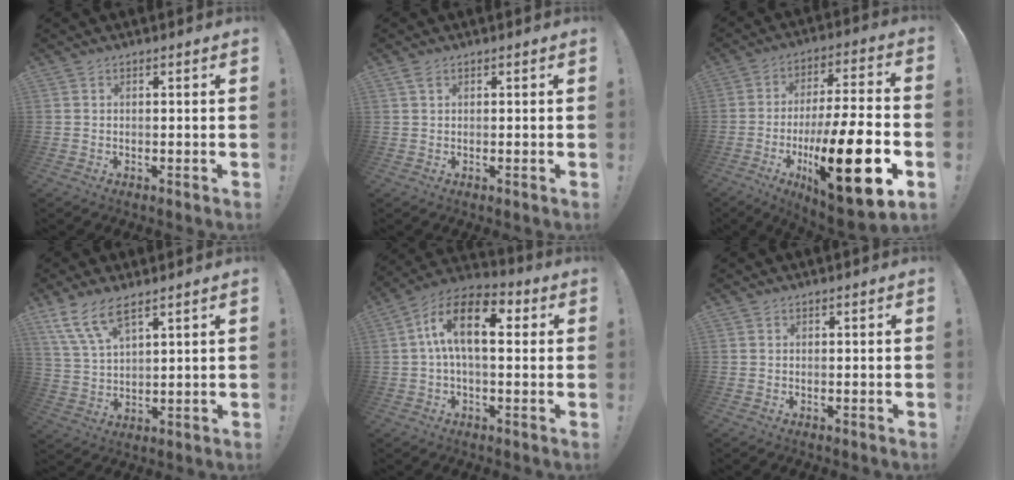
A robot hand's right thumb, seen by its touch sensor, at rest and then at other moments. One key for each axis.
{"total": 1.4, "fx": 0.7, "fy": 0.6, "fz": 1.0, "tx": -0.021, "ty": 0.003, "tz": 0.013}
{"total": 23.6, "fx": -7.5, "fy": 6.2, "fz": 21.5, "tx": -0.356, "ty": 0.038, "tz": -0.111}
{"total": 9.3, "fx": 6.4, "fy": 3.0, "fz": 6.0, "tx": -0.135, "ty": -0.018, "tz": 0.127}
{"total": 15.1, "fx": 3.1, "fy": 7.5, "fz": 12.7, "tx": -0.229, "ty": 0.007, "tz": 0.050}
{"total": 0.0}